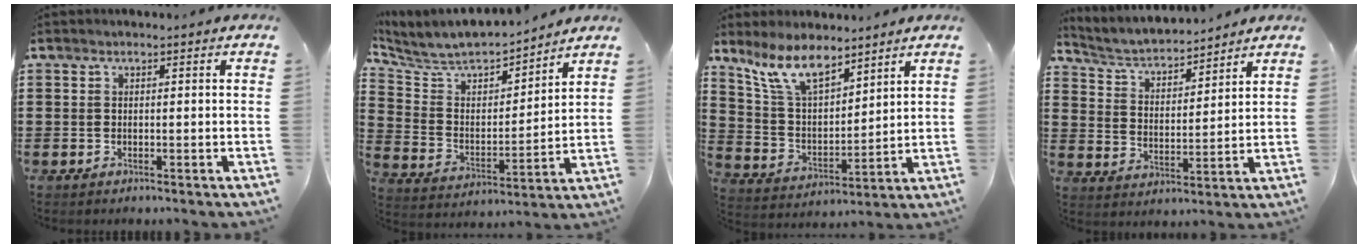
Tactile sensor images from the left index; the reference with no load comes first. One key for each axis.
{"total": 5.8, "fx": 5.3, "fy": 2.0, "fz": 1.3, "tx": -0.061, "ty": -0.038, "tz": 0.087}
{"total": 9.6, "fx": 7.6, "fy": 2.9, "fz": 5.0, "tx": -0.123, "ty": -0.022, "tz": 0.143}
{"total": 4.5, "fx": 4.3, "fy": 0.6, "fz": 1.1, "tx": -0.044, "ty": -0.029, "tz": 0.070}